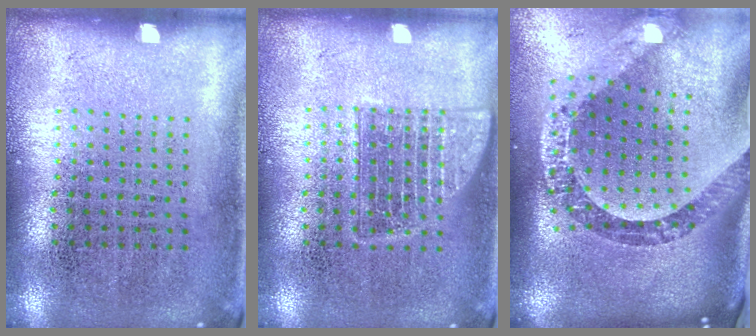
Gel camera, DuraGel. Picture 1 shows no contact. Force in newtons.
{"total": 1.2, "press": 1.2, "slide": 0.2}
{"total": 3.4, "press": 2.4, "slide": 2.4}